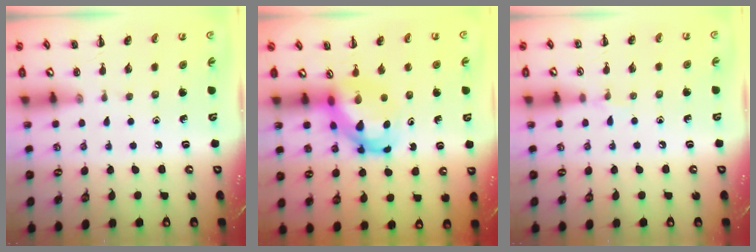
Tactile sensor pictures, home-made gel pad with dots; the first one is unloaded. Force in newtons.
{"total": 5.6, "press": 5.4, "slide": 1.5}
{"total": 3.6, "press": 3.4, "slide": 1.2}